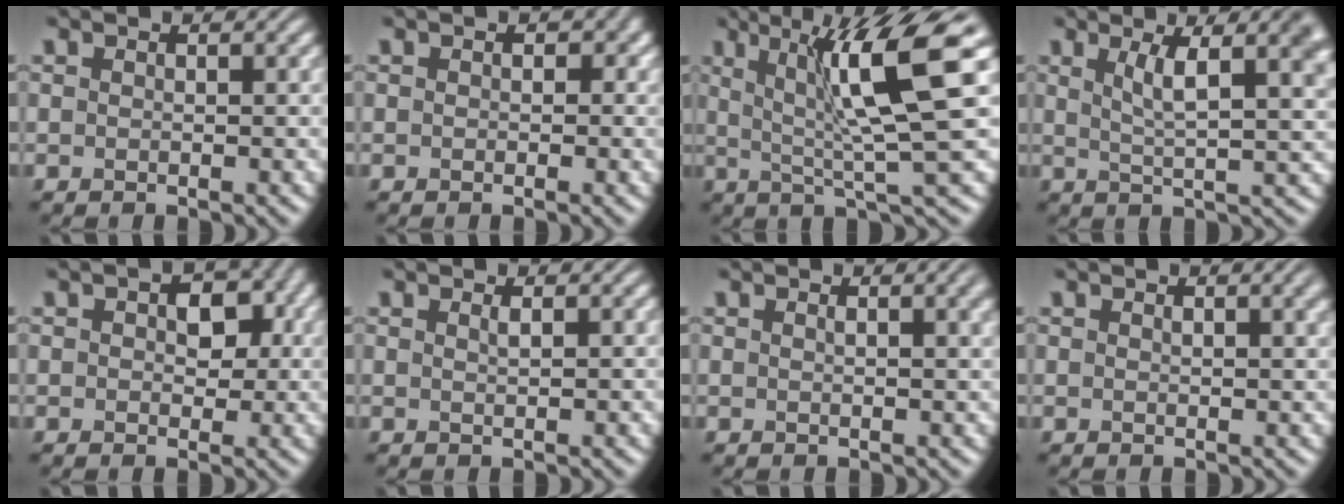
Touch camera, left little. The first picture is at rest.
{"total": 0.8, "force": [0.0, 0.7, 0.4], "torque": [-0.003, -0.004, -0.003]}
{"total": 9.6, "force": [2.5, 1.5, 9.2], "torque": [-0.134, 0.001, 0.043]}
{"total": 6.6, "force": [2.4, 2.0, 5.8], "torque": [-0.084, 0.003, 0.039]}
{"total": 3.8, "force": [0.8, 2.5, 2.8], "torque": [-0.029, 0.001, 0.008]}
{"total": 0.6, "force": [0.3, 0.1, 0.5], "torque": [-0.005, 0.001, 0.005]}
{"total": 3.2, "force": [1.4, 1.3, 2.6], "torque": [-0.015, 0.007, 0.012]}
{"total": 2.5, "force": [1.2, 0.9, 2.0], "torque": [-0.013, 0.005, 0.017]}